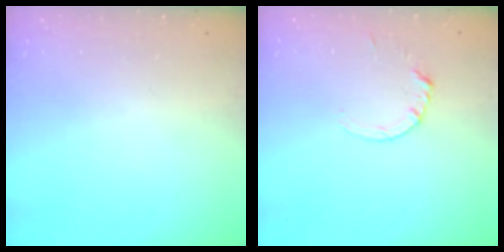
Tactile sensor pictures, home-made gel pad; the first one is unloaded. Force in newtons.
{"total": 1.8, "press": 1.7, "slide": 0.2}